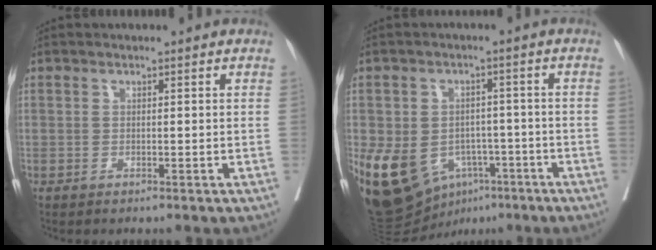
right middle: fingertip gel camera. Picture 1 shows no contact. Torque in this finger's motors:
{"motor_torque": [1.65, -0.48, 1.05, 0.21]}